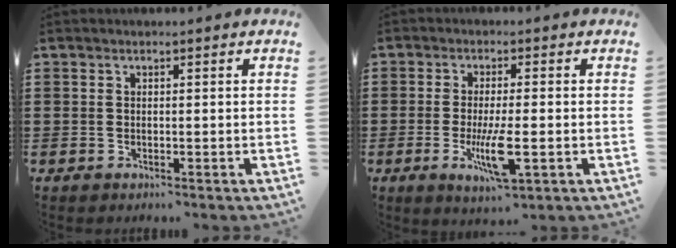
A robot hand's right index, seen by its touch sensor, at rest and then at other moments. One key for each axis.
{"total": 7.5, "fx": -2.1, "fy": 1.7, "fz": 7.0, "tx": -0.147, "ty": -0.021, "tz": -0.040}